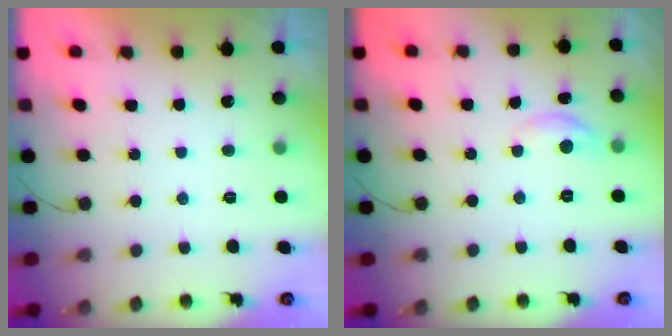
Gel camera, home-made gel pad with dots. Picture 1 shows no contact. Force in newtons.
{"total": 4.7, "press": 4.7, "slide": 0.4}